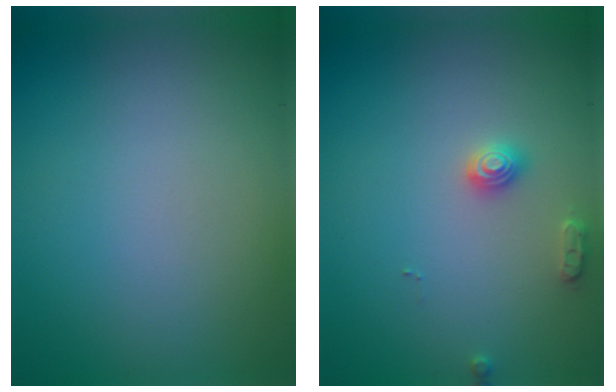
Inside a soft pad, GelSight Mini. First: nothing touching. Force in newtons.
{"total": 1.7, "press": 1.7, "slide": 0.3}